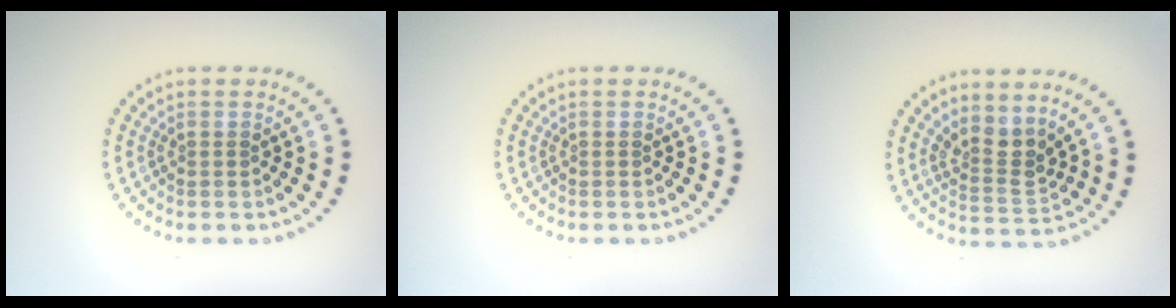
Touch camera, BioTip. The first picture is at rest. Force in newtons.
{"total": 0.0}
{"total": 2.8, "press": 2.1, "slide": 1.9}